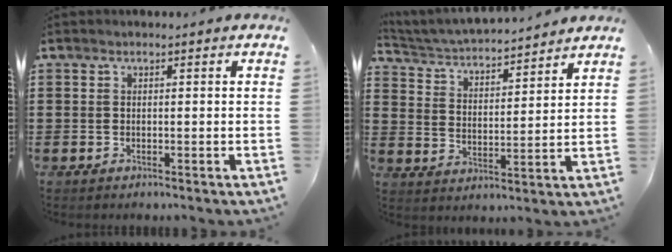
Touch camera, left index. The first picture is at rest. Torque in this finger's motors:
{"motor_torque": [1.01, -1.13, 0.24, 0.11]}